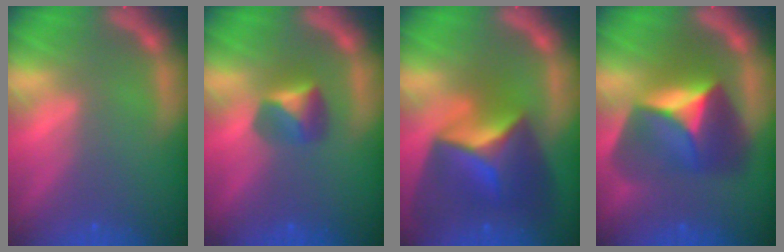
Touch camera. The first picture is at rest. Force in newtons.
{"total": 2.9}
{"total": 10.0}
{"total": 9.0}